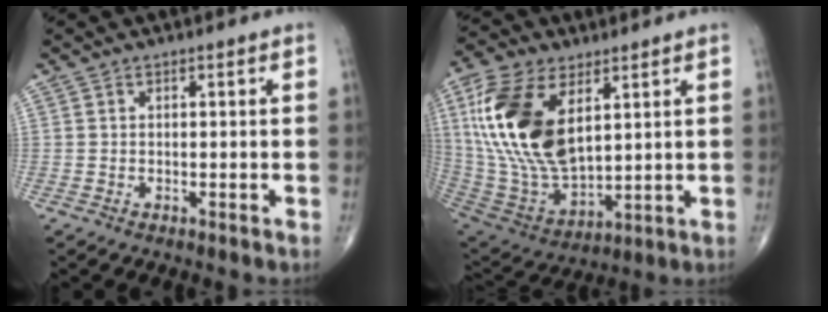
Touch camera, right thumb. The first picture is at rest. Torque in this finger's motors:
{"motor_torque": [-0.96, 1.79, 1.97, 0.80, 0.68]}